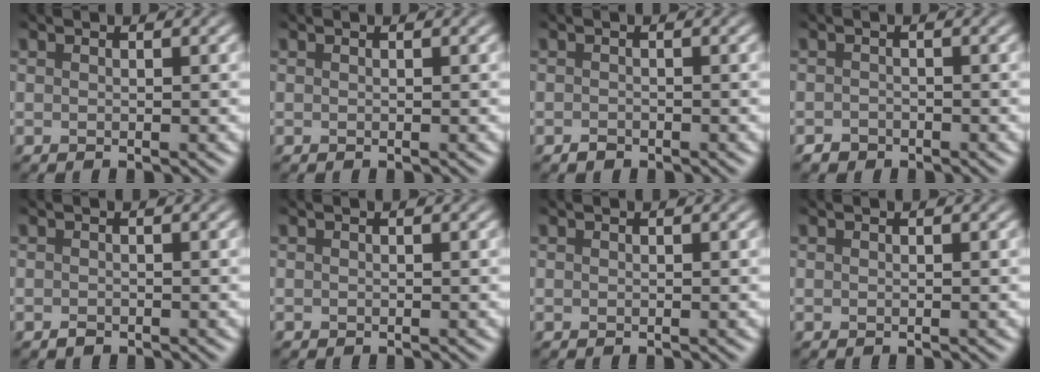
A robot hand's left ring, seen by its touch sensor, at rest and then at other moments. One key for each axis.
{"total": 0.0}
{"total": 1.5, "fx": -1.3, "fy": -0.4, "fz": -0.6, "tx": -0.009, "ty": -0.004, "tz": -0.004}
{"total": 1.7, "fx": -1.6, "fy": -0.3, "fz": -0.6, "tx": -0.008, "ty": -0.002, "tz": -0.005}
{"total": 1.2, "fx": -1.0, "fy": -0.4, "fz": -0.5, "tx": -0.009, "ty": -0.006, "tz": -0.002}
{"total": 0.0}
{"total": 0.0}
{"total": 0.0}